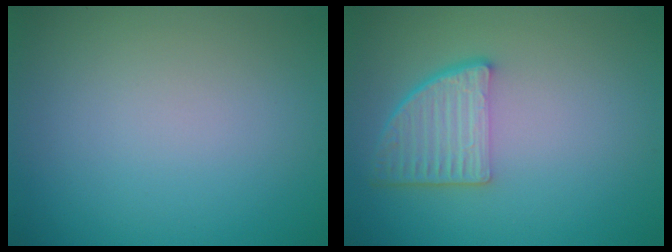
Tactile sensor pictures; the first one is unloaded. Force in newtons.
{"total": 4.5, "press": 3.4, "slide": 3.0}